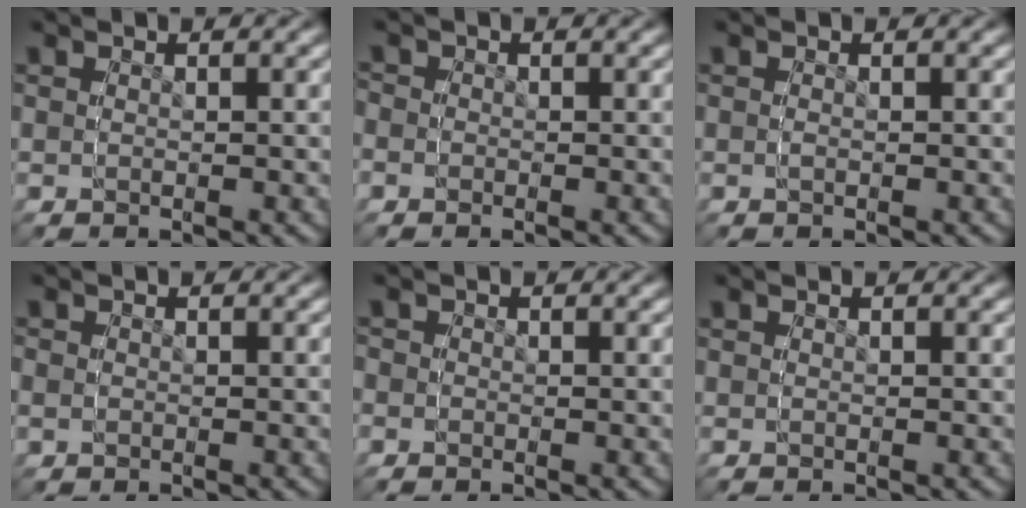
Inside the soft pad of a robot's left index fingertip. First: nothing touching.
{"total": 1.3, "force": [-0.8, 0.9, -0.6], "torque": [0.002, -0.014, -0.009]}
{"total": 0.6, "force": [-0.3, -0.5, 0.2], "torque": [-0.002, 0.001, -0.004]}
{"total": 1.0, "force": [-0.3, 0.9, -0.2], "torque": [-0.006, -0.013, 0.002]}
{"total": 1.1, "force": [-0.6, 0.7, -0.6], "torque": [0.002, -0.013, -0.006]}
{"total": 0.0}